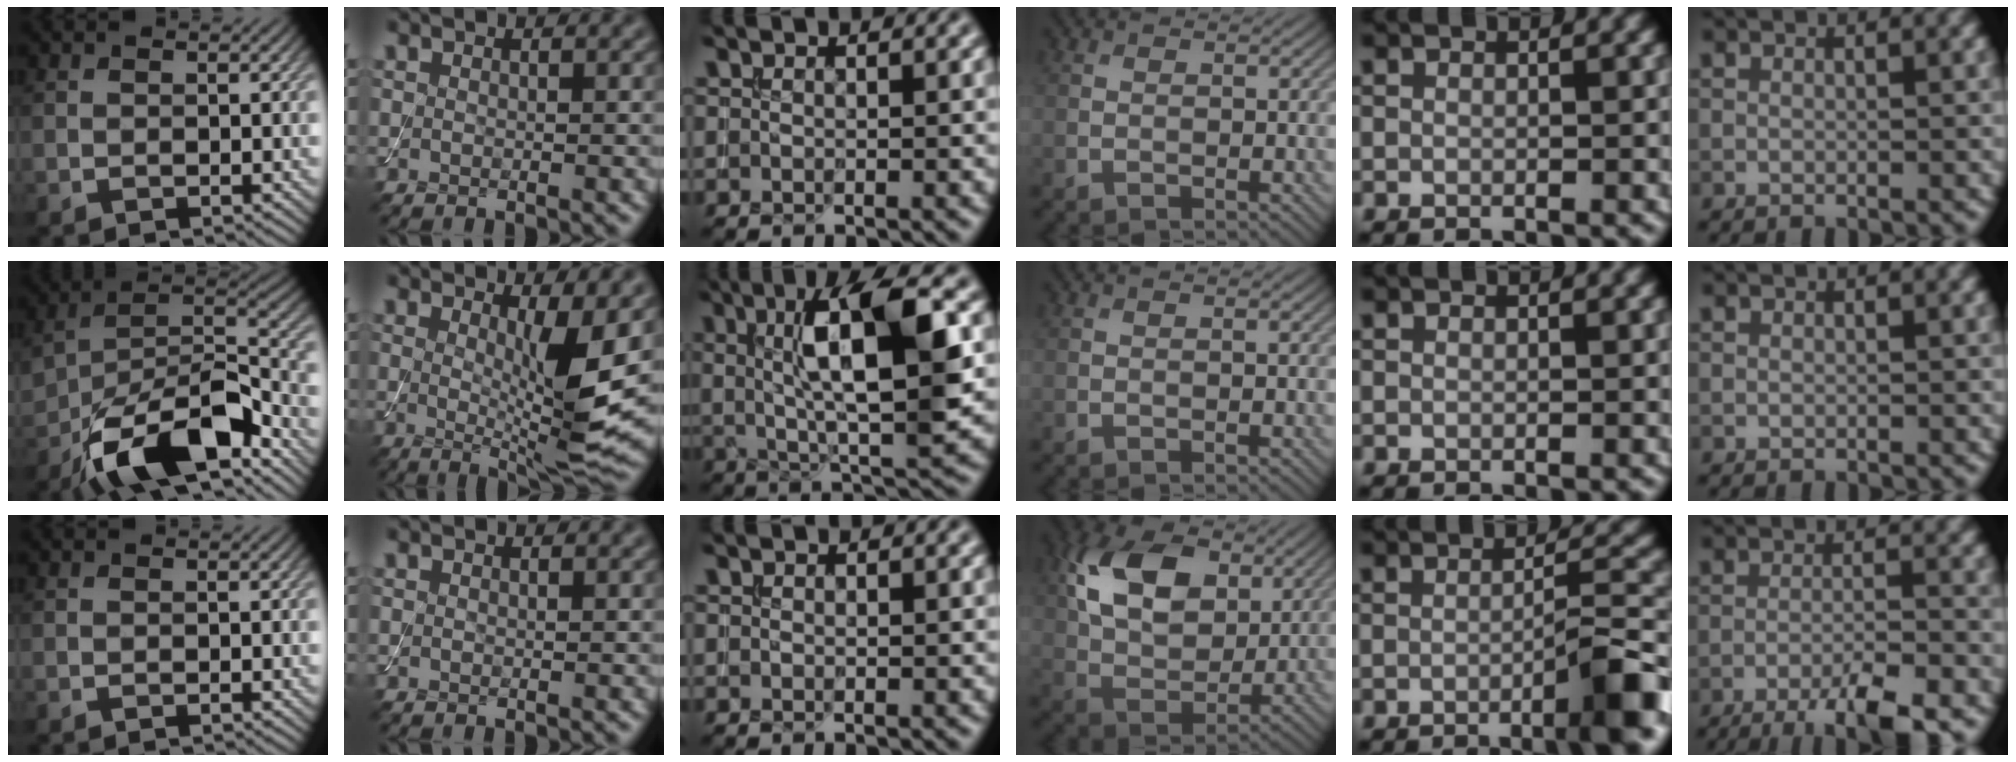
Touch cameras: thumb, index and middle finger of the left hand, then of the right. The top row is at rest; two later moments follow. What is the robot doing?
{"motion": "assemble", "object": "toy tower of hanoi"}